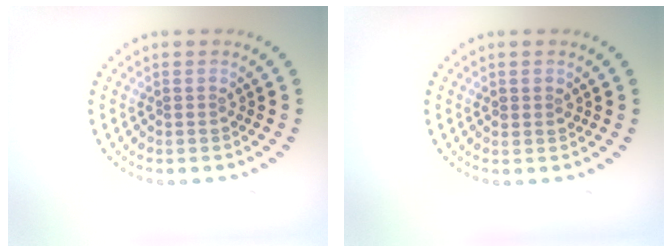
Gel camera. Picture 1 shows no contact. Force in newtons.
{"total": 0.9, "press": 0.8, "slide": 0.2}